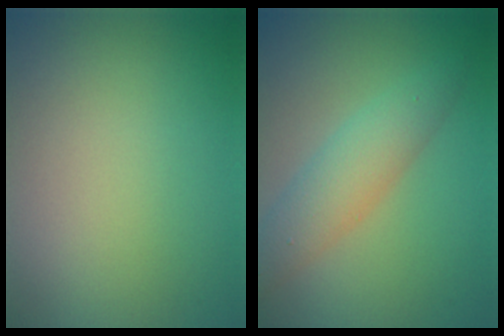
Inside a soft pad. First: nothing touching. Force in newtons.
{"total": 3.7, "press": 3.7, "slide": 0.1}